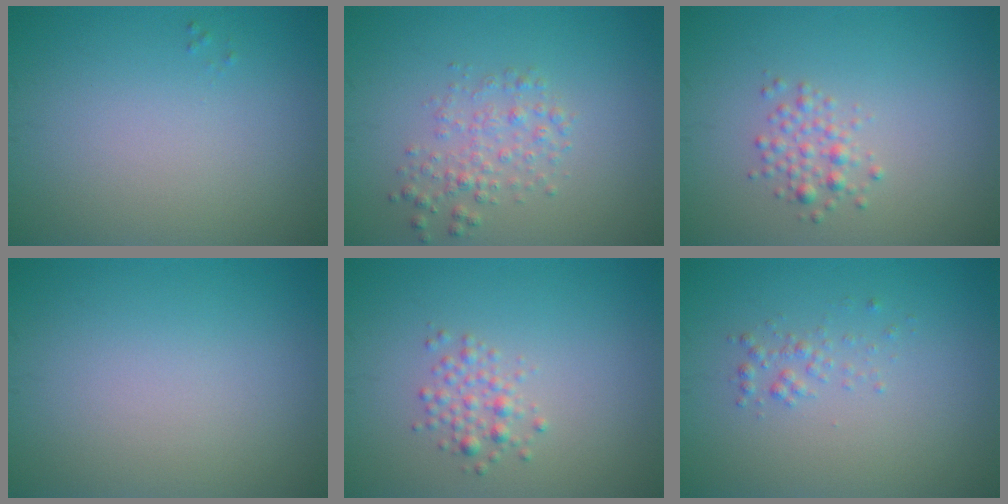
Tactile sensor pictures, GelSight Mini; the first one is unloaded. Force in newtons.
{"total": 2.3, "press": 2.3, "slide": 0.0}
{"total": 1.7, "press": 1.7, "slide": 0.1}
{"total": 0.0}
{"total": 1.7, "press": 1.7, "slide": 0.1}
{"total": 1.1, "press": 1.1, "slide": 0.1}